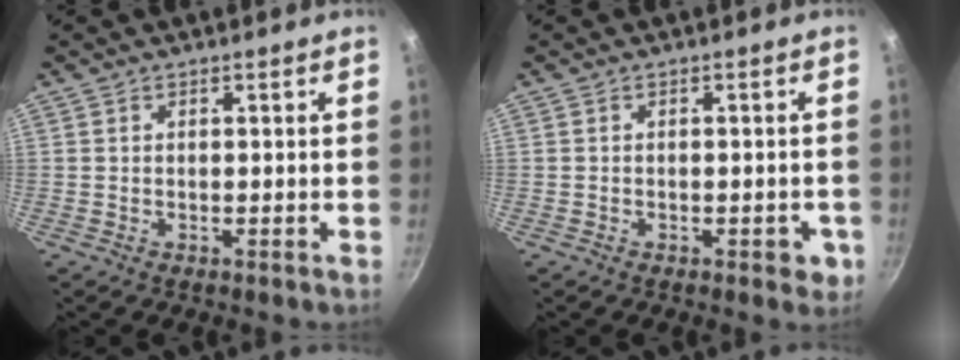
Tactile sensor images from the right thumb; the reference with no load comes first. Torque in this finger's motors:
{"motor_torque": [0.27, 0.66, -0.24, 0.08, 0.03]}